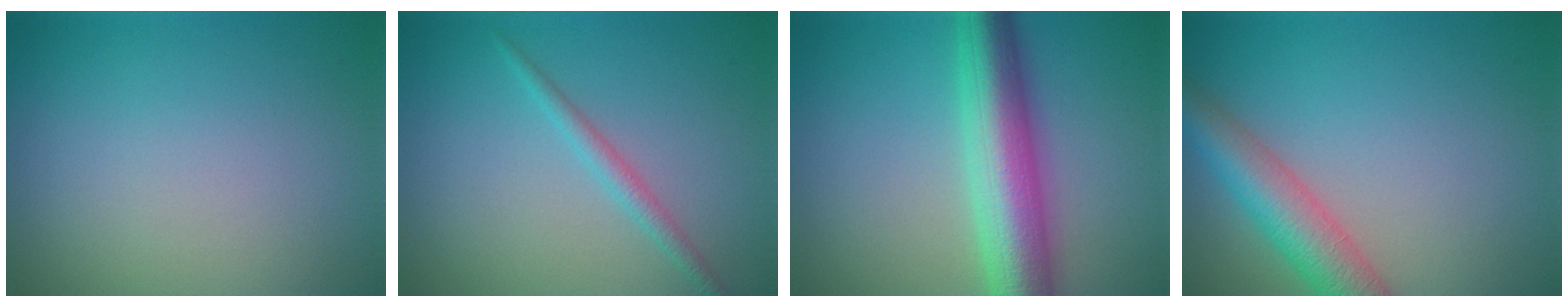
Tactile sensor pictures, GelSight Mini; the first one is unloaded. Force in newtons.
{"total": 1.6, "press": 1.6, "slide": 0.1}
{"total": 8.2, "press": 8.2, "slide": 0.0}
{"total": 5.2, "press": 5.2, "slide": 0.2}